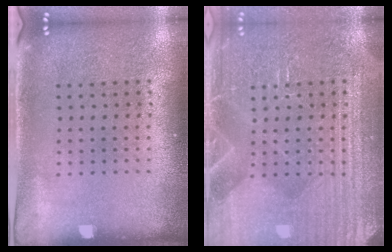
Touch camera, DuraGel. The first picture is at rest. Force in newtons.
{"total": 6.2, "press": 6.1, "slide": 0.8}